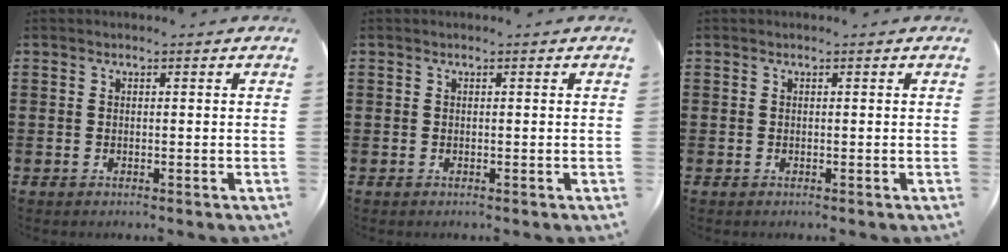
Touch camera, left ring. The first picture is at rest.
{"total": 0.0}
{"total": 0.0}